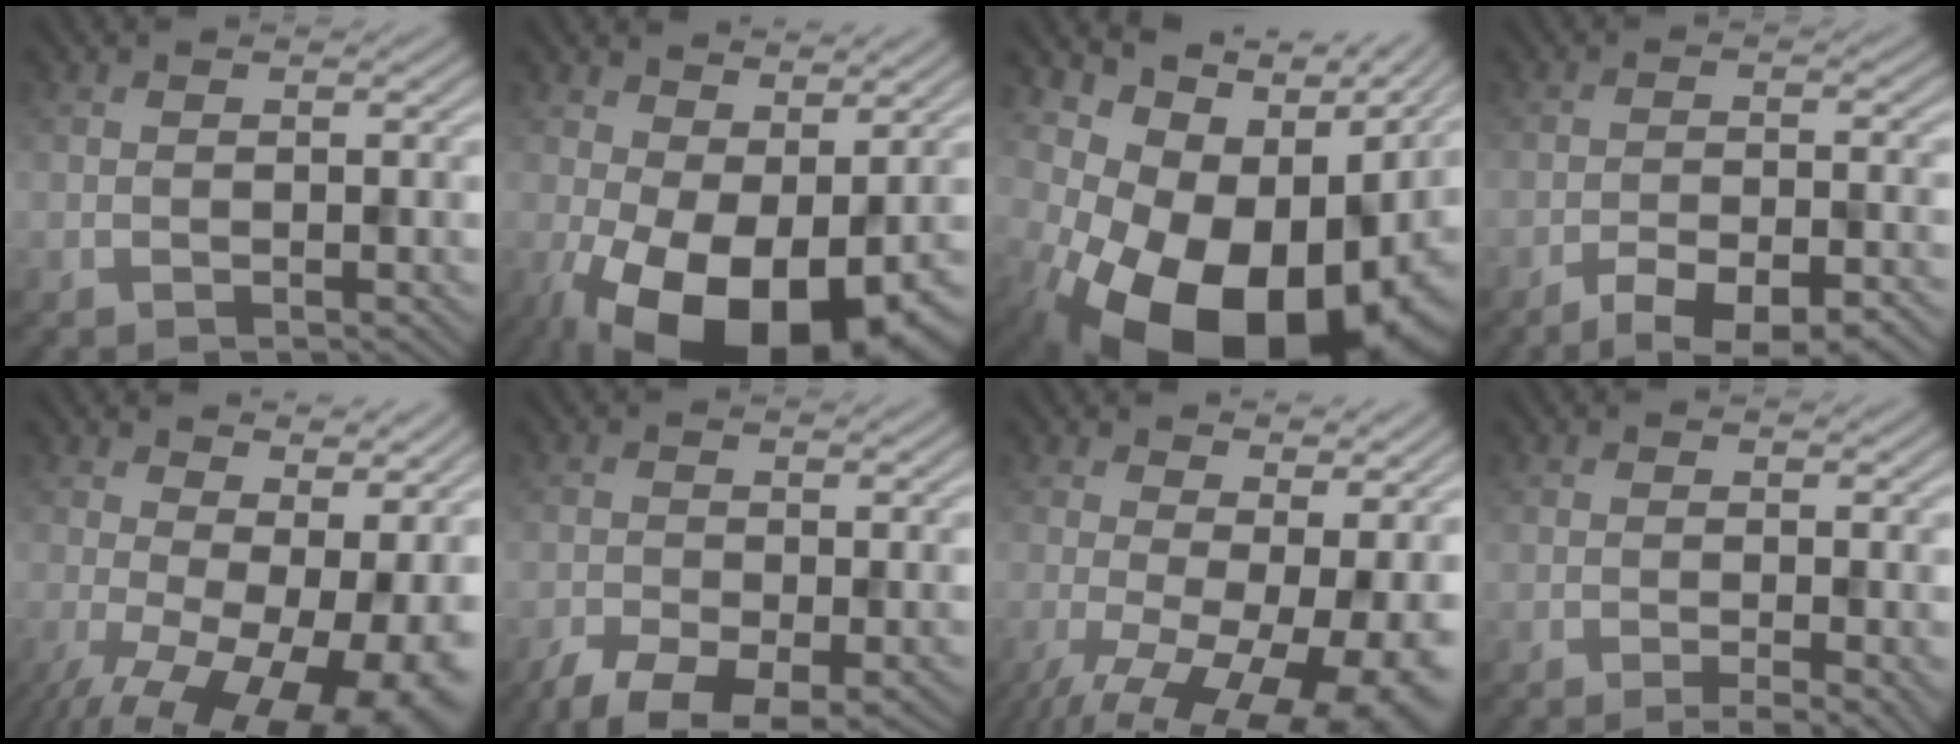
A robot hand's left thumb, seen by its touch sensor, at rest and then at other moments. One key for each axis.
{"total": 14.6, "fx": -3.8, "fy": 7.8, "fz": 11.7, "tx": -0.202, "ty": -0.020, "tz": -0.050}
{"total": 18.4, "fx": -2.0, "fy": 11.4, "fz": 14.3, "tx": -0.204, "ty": -0.039, "tz": -0.010}
{"total": 8.1, "fx": -6.1, "fy": 2.2, "fz": 4.8, "tx": -0.075, "ty": -0.003, "tz": -0.085}
{"total": 17.0, "fx": -2.5, "fy": 8.5, "fz": 14.5, "tx": -0.209, "ty": -0.033, "tz": 0.000}
{"total": 7.1, "fx": -4.7, "fy": 2.8, "fz": 4.5, "tx": -0.077, "ty": -0.020, "tz": -0.080}
{"total": 15.7, "fx": -3.5, "fy": 6.7, "fz": 13.8, "tx": -0.206, "ty": -0.025, "tz": -0.029}
{"total": 3.0, "fx": -1.5, "fy": 0.4, "fz": 2.6, "tx": -0.035, "ty": 0.002, "tz": -0.026}